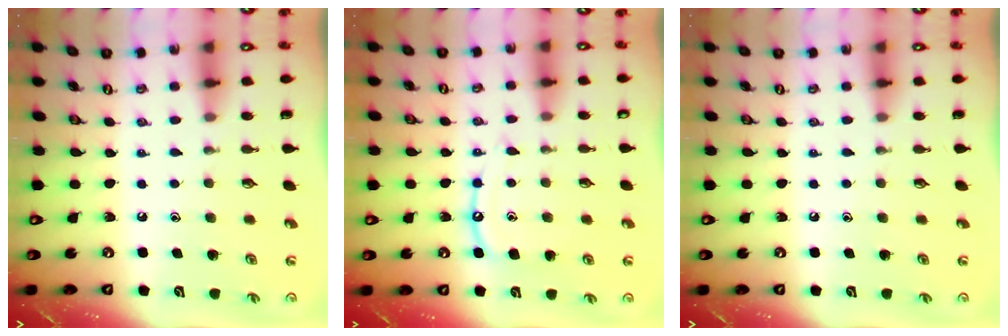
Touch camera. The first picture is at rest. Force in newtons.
{"total": 10.0, "press": 9.9, "slide": 0.9}
{"total": 0.0}